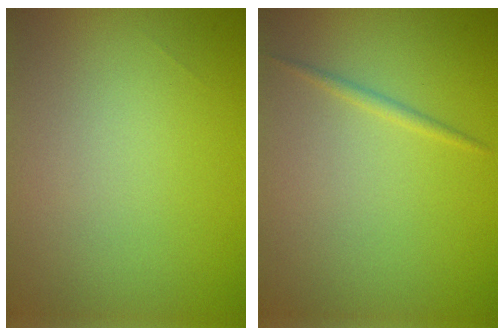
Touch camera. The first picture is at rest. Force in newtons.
{"total": 0.8, "press": 0.8, "slide": 0.0}